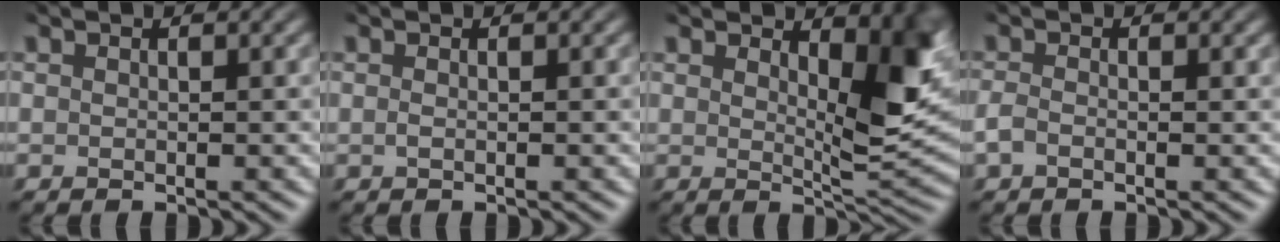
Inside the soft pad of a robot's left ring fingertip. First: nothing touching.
{"total": 0.7, "force": [0.2, 0.3, 0.6], "torque": [-0.002, -0.006, -0.003]}
{"total": 8.0, "force": [3.4, 3.0, 6.6], "torque": [-0.089, -0.002, 0.058]}
{"total": 1.3, "force": [-0.9, 0.5, 0.8], "torque": [-0.021, 0.001, -0.016]}